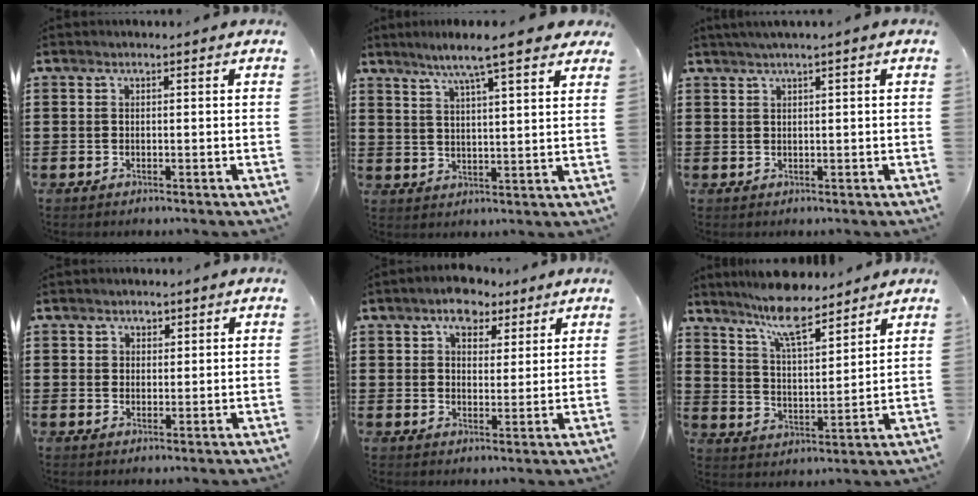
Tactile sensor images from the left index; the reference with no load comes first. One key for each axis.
{"total": 7.9, "fx": 6.2, "fy": 0.6, "fz": 4.9, "tx": -0.103, "ty": -0.013, "tz": 0.106}
{"total": 1.4, "fx": 0.9, "fy": -0.3, "fz": 1.0, "tx": -0.019, "ty": -0.002, "tz": 0.016}
{"total": 2.0, "fx": 1.2, "fy": 1.6, "fz": 0.1, "tx": 0.000, "ty": 0.006, "tz": 0.020}
{"total": 5.7, "fx": 4.0, "fy": 3.3, "fz": 2.4, "tx": -0.040, "ty": 0.001, "tz": 0.070}
{"total": 9.6, "fx": 7.7, "fy": 1.6, "fz": 5.4, "tx": -0.117, "ty": -0.025, "tz": 0.140}